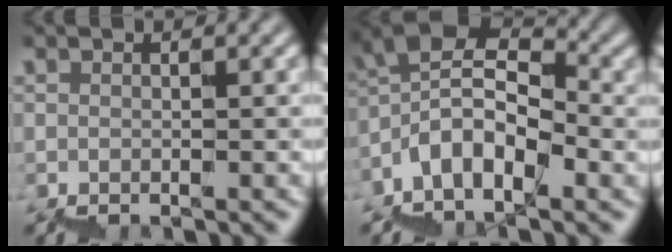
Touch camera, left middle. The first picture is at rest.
{"total": 5.5, "force": [-1.7, 3.2, 4.2], "torque": [-0.068, 0.023, -0.043]}